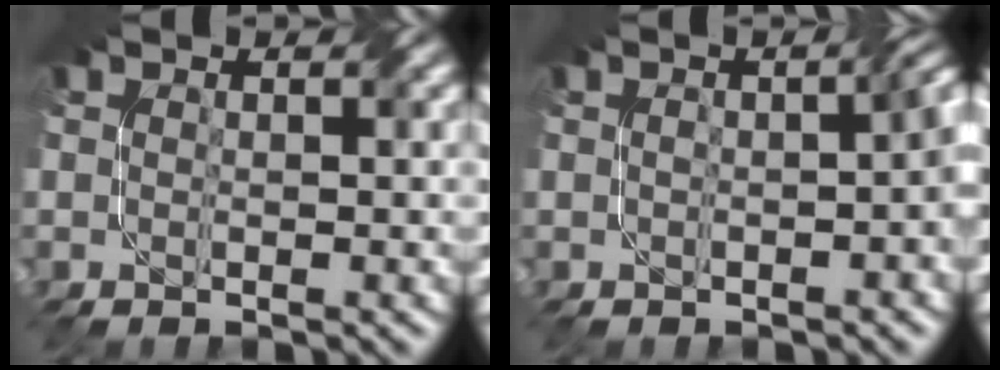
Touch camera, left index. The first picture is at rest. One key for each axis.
{"total": 3.7, "fx": -0.4, "fy": 1.1, "fz": 3.5, "tx": -0.048, "ty": 0.006, "tz": -0.002}